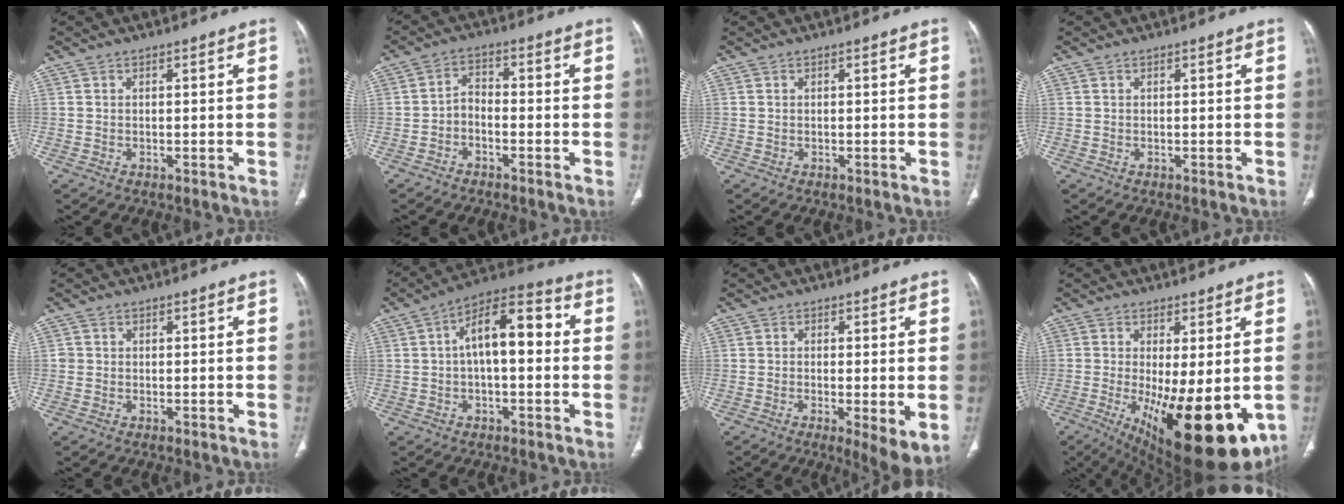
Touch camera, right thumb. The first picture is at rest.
{"total": 3.6, "force": [-1.8, 2.2, 2.1], "torque": [-0.031, 0.027, -0.039]}
{"total": 0.0}
{"total": 0.0}
{"total": 0.8, "force": [0.0, 0.8, 0.2], "torque": [0.003, 0.003, -0.001]}
{"total": 12.7, "force": [1.0, 5.9, 11.2], "torque": [-0.165, 0.042, 0.005]}
{"total": 6.6, "force": [-1.4, 1.5, 6.2], "torque": [-0.102, -0.021, -0.023]}
{"total": 20.7, "force": [-5.4, 7.3, 18.6], "torque": [-0.243, -0.038, -0.058]}